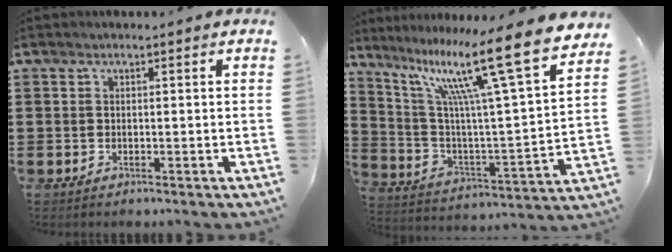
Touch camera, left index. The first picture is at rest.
{"total": 16.5, "force": [11.2, 1.1, 12.0], "torque": [-0.234, -0.074, 0.172]}